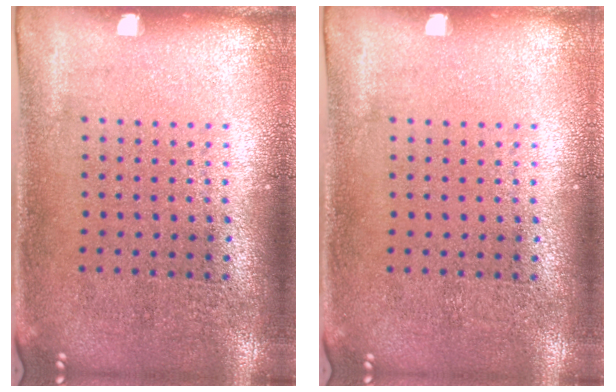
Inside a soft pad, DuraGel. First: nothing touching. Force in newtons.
{"total": 0.0}